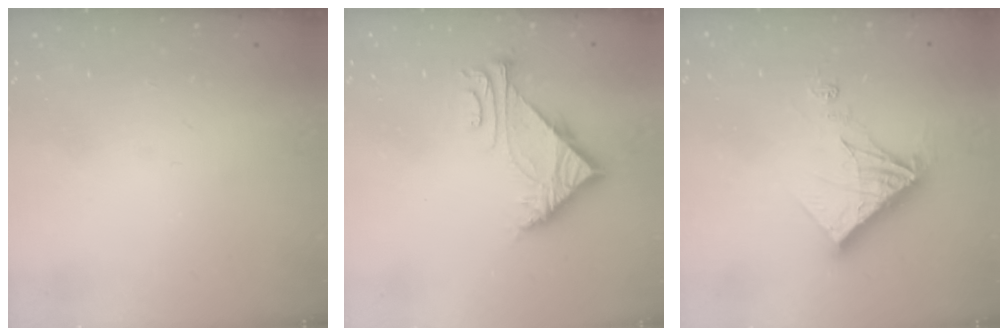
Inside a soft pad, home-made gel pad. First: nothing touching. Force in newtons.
{"total": 7.0, "press": 7.0, "slide": 0.4}
{"total": 14.1, "press": 14.0, "slide": 1.5}